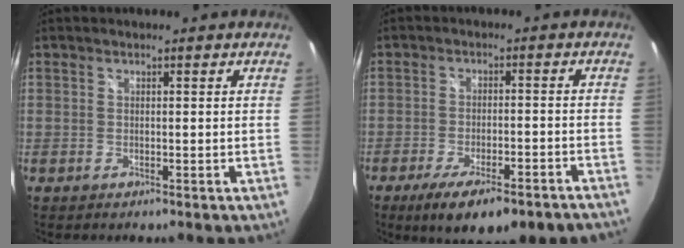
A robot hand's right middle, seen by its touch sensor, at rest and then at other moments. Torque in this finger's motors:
{"motor_torque": [1.33, -0.81, 0.30, 0.15]}